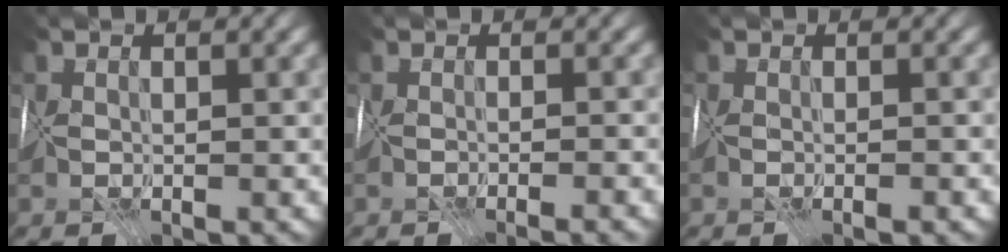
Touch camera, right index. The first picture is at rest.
{"total": 3.7, "force": [-3.1, 0.5, 1.8], "torque": [-0.006, -0.004, -0.030]}
{"total": 2.4, "force": [-1.6, 0.7, 1.6], "torque": [-0.009, 0.000, -0.019]}